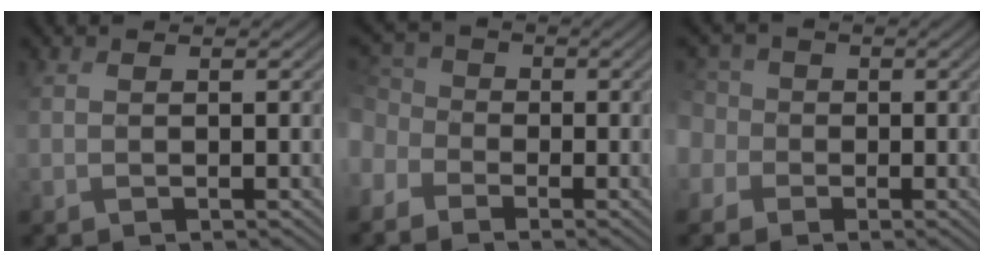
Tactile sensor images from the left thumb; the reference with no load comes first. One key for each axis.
{"total": 4.9, "fx": -2.7, "fy": 3.7, "fz": 1.9, "tx": -0.070, "ty": -0.008, "tz": -0.057}
{"total": 5.1, "fx": -1.0, "fy": 4.8, "fz": 1.3, "tx": -0.059, "ty": 0.001, "tz": -0.040}